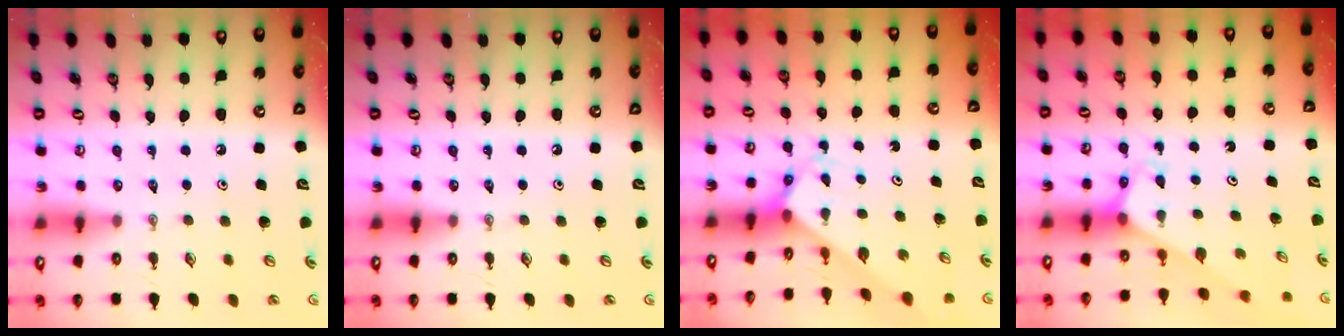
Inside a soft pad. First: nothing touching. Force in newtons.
{"total": 0.0}
{"total": 2.9, "press": 2.9, "slide": 0.2}
{"total": 3.0, "press": 3.0, "slide": 0.2}